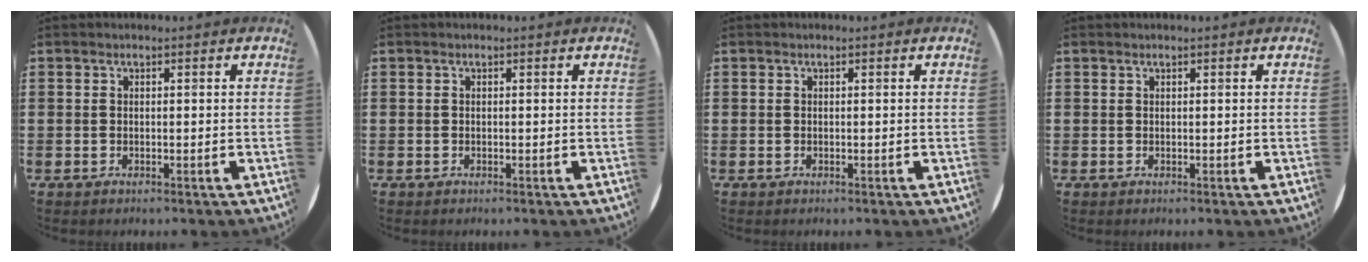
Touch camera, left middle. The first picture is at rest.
{"total": 0.0}
{"total": 0.0}
{"total": 0.0}